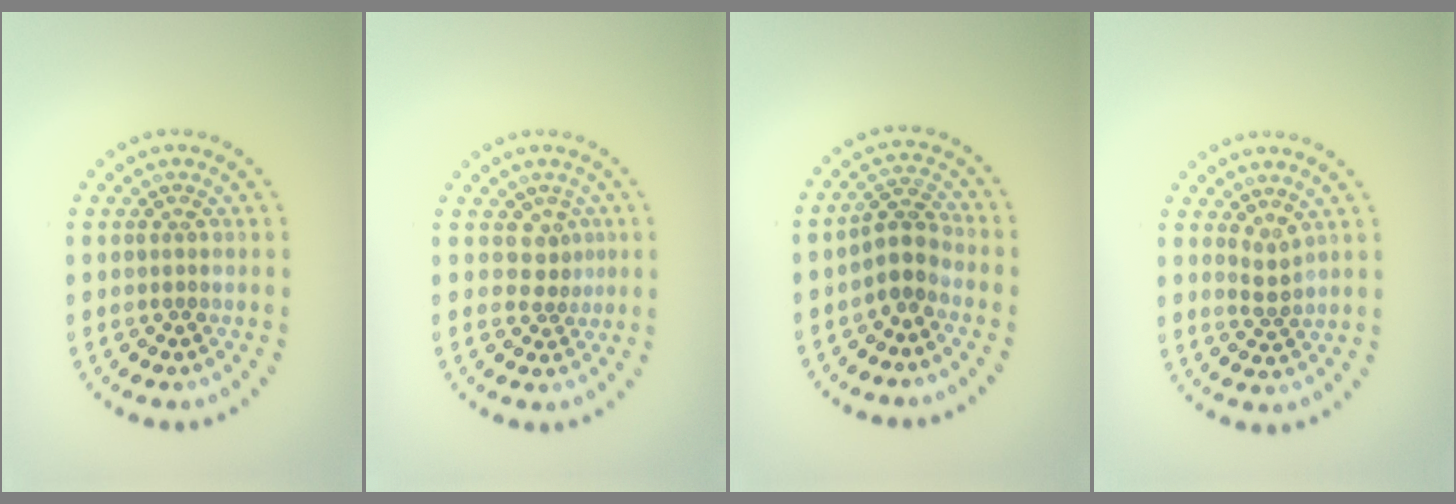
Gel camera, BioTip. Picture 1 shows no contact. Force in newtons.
{"total": 1.8, "press": 1.1, "slide": 1.4}
{"total": 2.5, "press": 2.0, "slide": 1.6}
{"total": 1.3, "press": 0.9, "slide": 0.9}